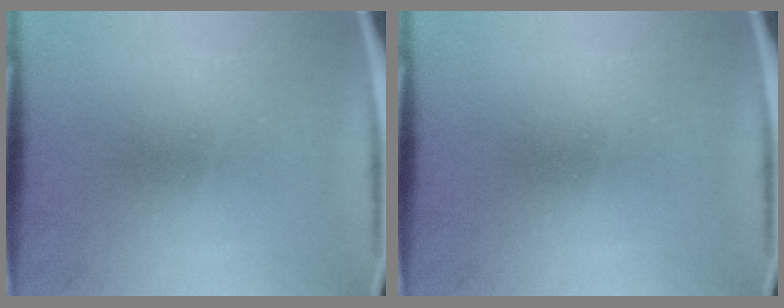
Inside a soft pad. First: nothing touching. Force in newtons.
{"total": 0.0}